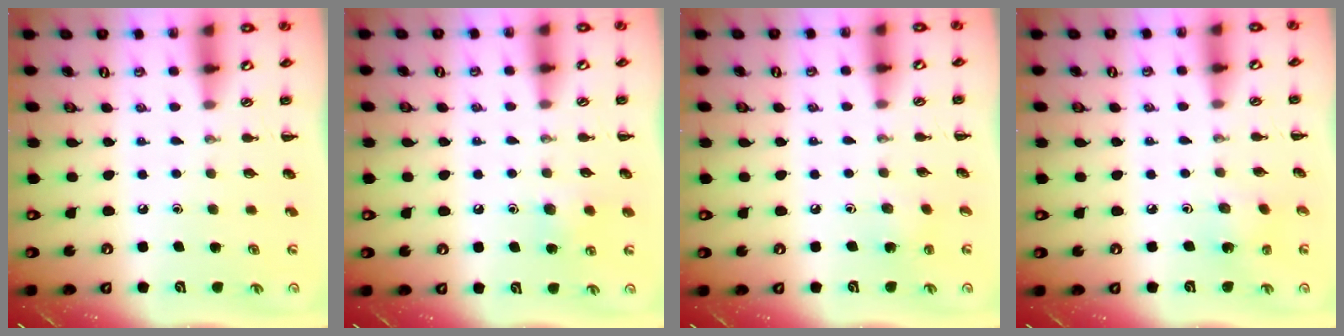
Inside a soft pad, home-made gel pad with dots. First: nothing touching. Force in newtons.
{"total": 7.1, "press": 6.7, "slide": 2.4}
{"total": 4.4, "press": 4.2, "slide": 1.4}
{"total": 1.8, "press": 1.7, "slide": 0.7}